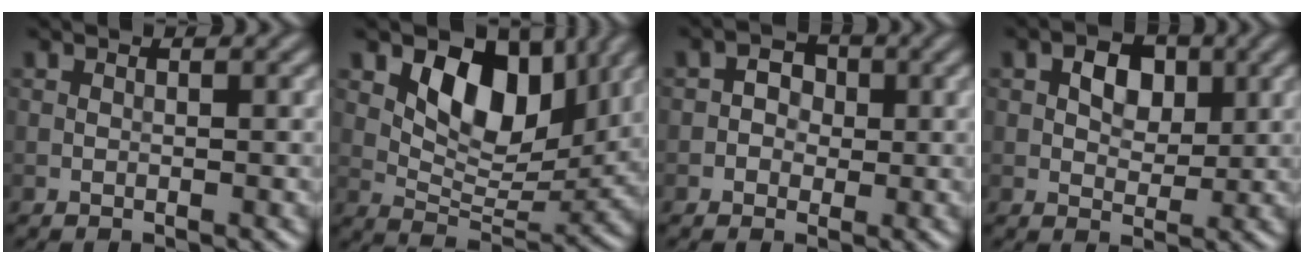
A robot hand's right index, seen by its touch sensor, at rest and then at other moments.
{"total": 8.4, "force": [3.3, 5.1, 5.9], "torque": [-0.086, -0.013, 0.057]}
{"total": 1.9, "force": [-0.3, 1.7, 0.8], "torque": [0.003, 0.003, -0.012]}
{"total": 3.5, "force": [0.9, 2.5, 2.3], "torque": [-0.038, 0.004, 0.010]}